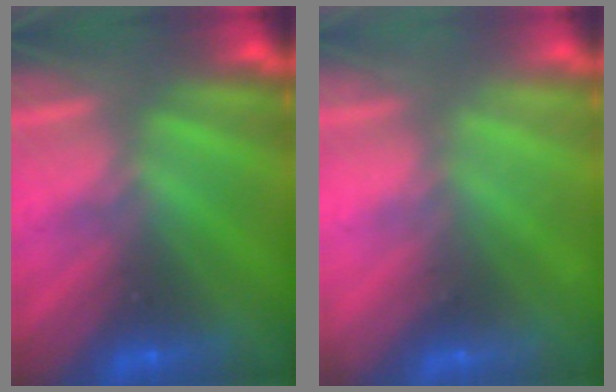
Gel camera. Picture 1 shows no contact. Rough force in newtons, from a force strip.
{"total": 2.0}